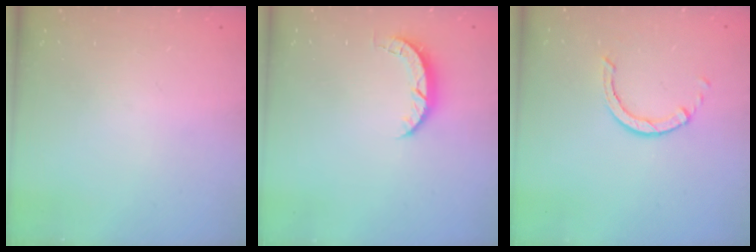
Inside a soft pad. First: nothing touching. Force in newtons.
{"total": 3.1, "press": 3.0, "slide": 0.4}
{"total": 3.2, "press": 3.2, "slide": 0.4}